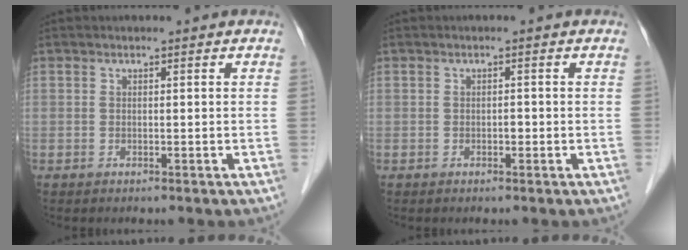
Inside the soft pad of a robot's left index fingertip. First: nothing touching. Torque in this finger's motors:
{"motor_torque": [-0.23, -0.11, -0.06, -0.01]}